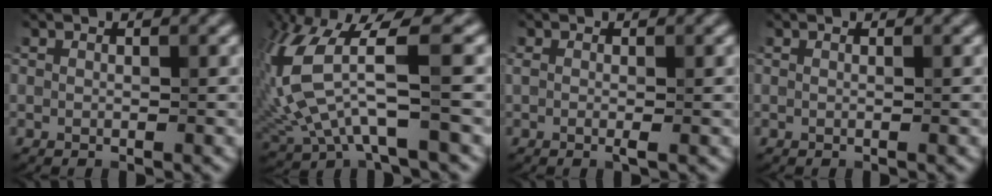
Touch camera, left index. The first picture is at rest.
{"total": 8.8, "force": [0.4, 3.0, 8.3], "torque": [-0.186, 0.002, 0.007]}
{"total": 1.1, "force": [-0.1, 0.2, 1.1], "torque": [-0.022, -0.004, -0.004]}
{"total": 0.7, "force": [0.2, 0.3, 0.6], "torque": [-0.006, -0.002, -0.007]}